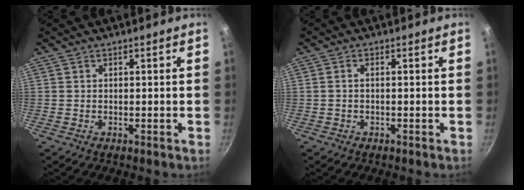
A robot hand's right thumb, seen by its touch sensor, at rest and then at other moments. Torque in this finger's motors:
{"motor_torque": [0.25, -0.53, -0.25, 0.22, 0.03]}